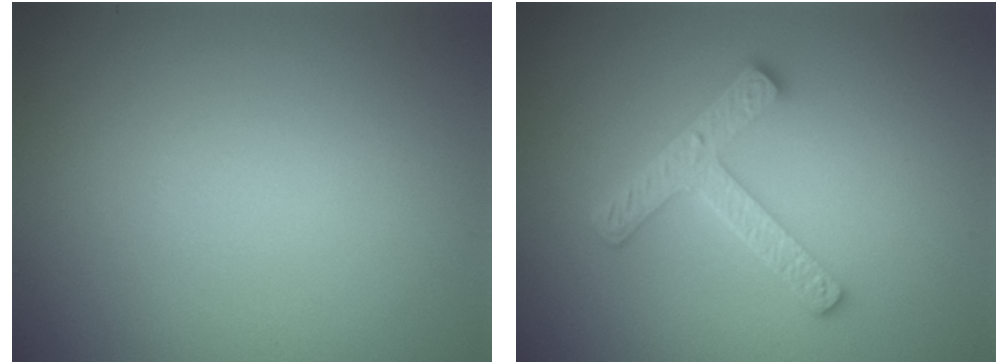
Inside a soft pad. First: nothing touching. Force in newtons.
{"total": 4.5, "press": 3.3, "slide": 3.0}